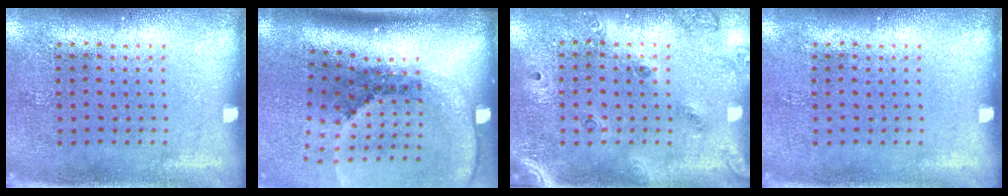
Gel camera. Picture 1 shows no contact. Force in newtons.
{"total": 2.8, "press": 1.8, "slide": 2.1}
{"total": 1.5, "press": 1.3, "slide": 0.7}
{"total": 0.0}